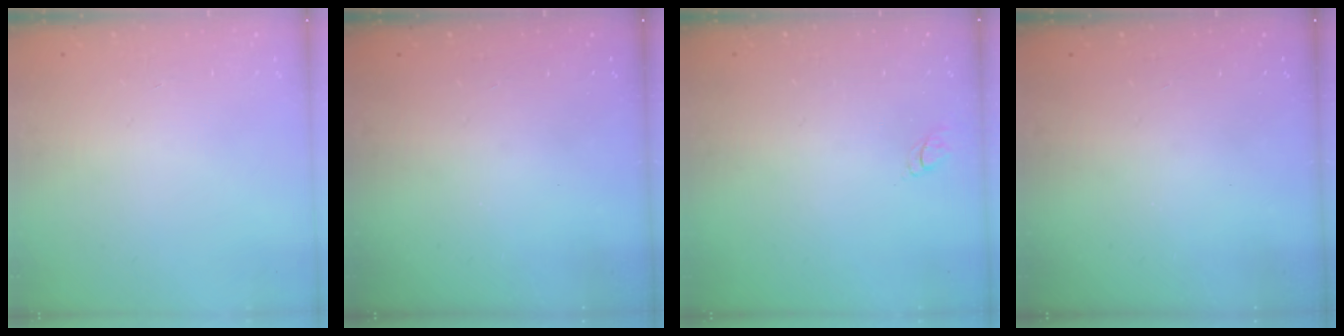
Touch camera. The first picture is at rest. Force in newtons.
{"total": 0.0}
{"total": 3.0, "press": 3.0, "slide": 0.2}
{"total": 0.0}